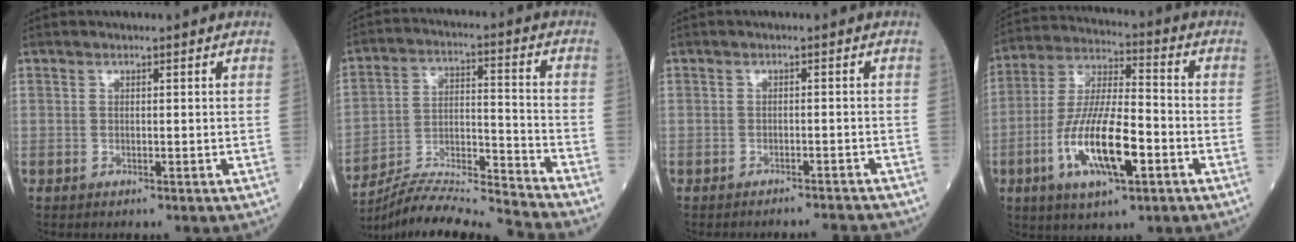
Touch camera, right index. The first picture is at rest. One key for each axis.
{"total": 14.8, "fx": -14.2, "fy": -2.6, "fz": 3.3, "tx": -0.057, "ty": 0.016, "tz": -0.247}
{"total": 4.4, "fx": -4.4, "fy": 0.0, "fz": 0.5, "tx": -0.002, "ty": -0.007, "tz": -0.051}
{"total": 14.3, "fx": -4.9, "fy": 3.5, "fz": 13.0, "tx": -0.265, "ty": -0.005, "tz": -0.085}